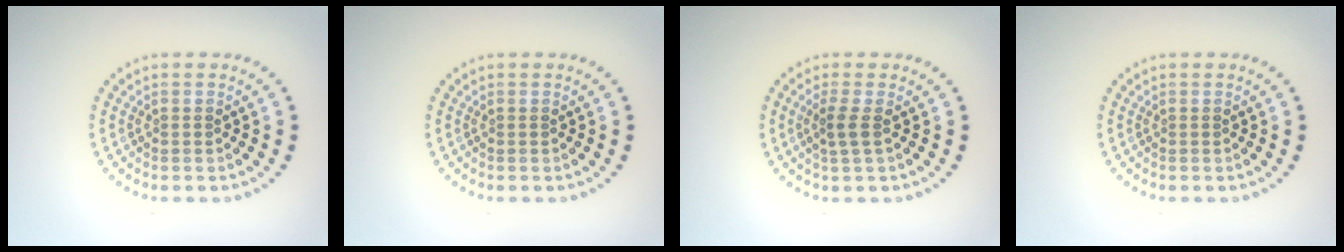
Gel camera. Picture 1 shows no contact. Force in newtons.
{"total": 0.0}
{"total": 1.6, "press": 1.3, "slide": 0.9}
{"total": 0.0}